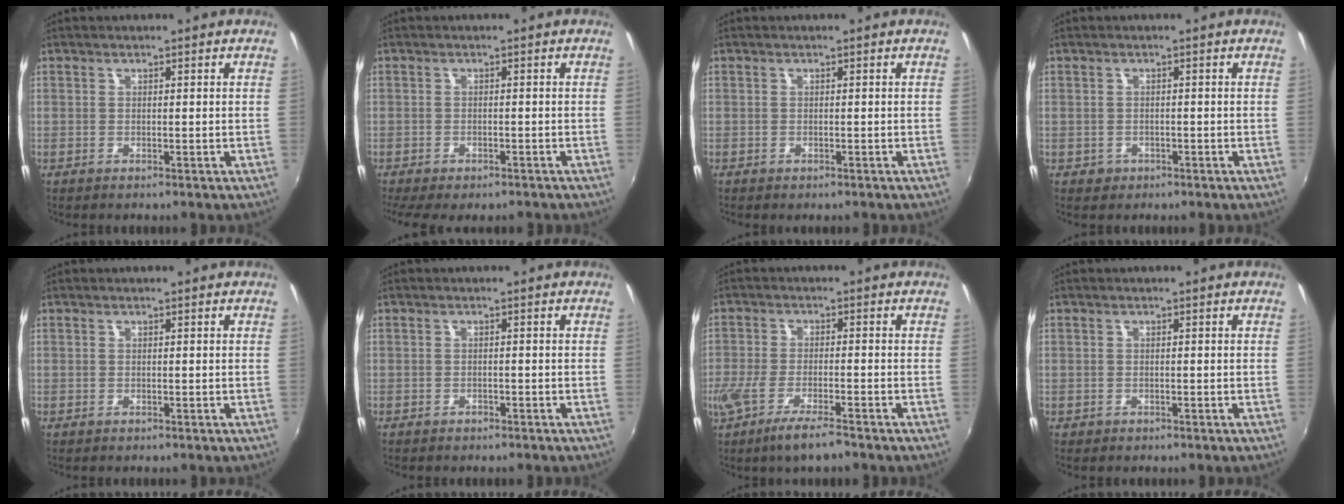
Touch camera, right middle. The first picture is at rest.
{"total": 7.3, "force": [-5.8, 2.2, 3.9], "torque": [-0.091, -0.034, -0.090]}
{"total": 0.7, "force": [-0.6, 0.2, 0.3], "torque": [-0.008, -0.002, -0.008]}
{"total": 2.0, "force": [-0.8, 1.7, 0.6], "torque": [-0.014, -0.002, -0.009]}
{"total": 0.0}
{"total": 1.3, "force": [-1.2, 0.5, 0.3], "torque": [-0.011, -0.002, -0.016]}
{"total": 8.0, "force": [-5.7, 1.2, 5.5], "torque": [-0.122, -0.026, -0.107]}
{"total": 0.8, "force": [-0.5, 0.5, 0.2], "torque": [-0.007, -0.001, -0.005]}